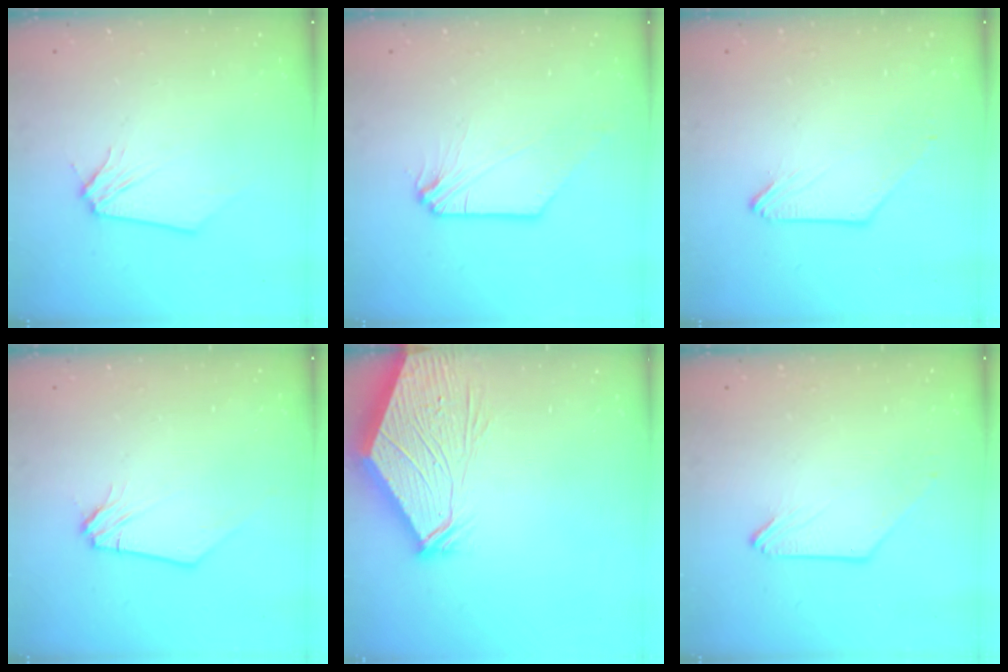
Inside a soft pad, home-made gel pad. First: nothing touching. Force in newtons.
{"total": 0.0}
{"total": 0.0}
{"total": 0.0}
{"total": 8.7, "press": 8.6, "slide": 1.4}
{"total": 0.0}